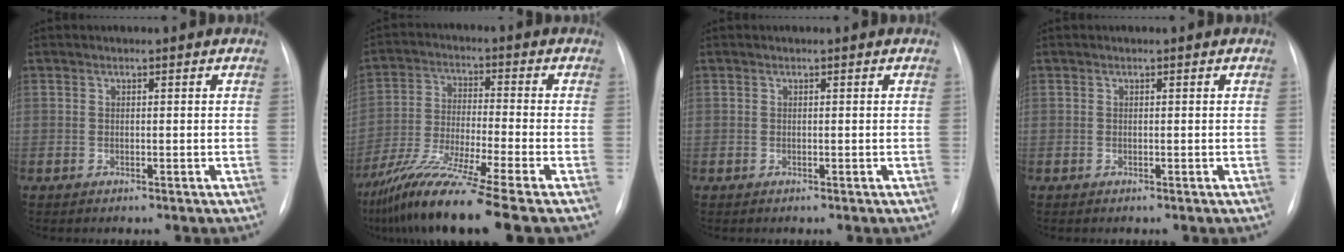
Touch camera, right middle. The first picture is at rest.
{"total": 14.3, "force": [-10.6, -1.6, 9.4], "torque": [-0.188, -0.044, -0.189]}
{"total": 0.0}
{"total": 0.0}